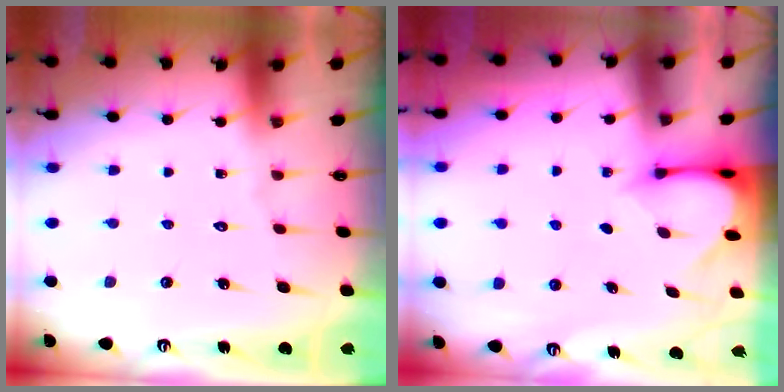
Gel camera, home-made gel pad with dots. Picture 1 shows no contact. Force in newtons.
{"total": 3.3, "press": 3.3, "slide": 0.3}